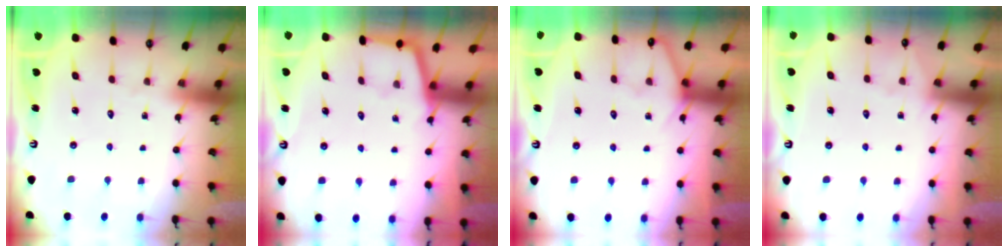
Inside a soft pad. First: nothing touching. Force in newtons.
{"total": 2.1, "press": 2.1, "slide": 0.4}
{"total": 6.5, "press": 6.4, "slide": 0.6}
{"total": 3.0, "press": 3.0, "slide": 0.4}